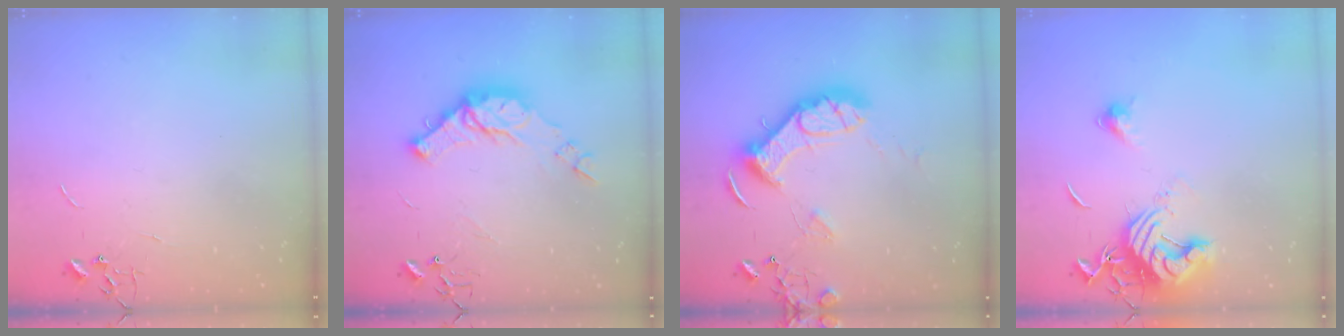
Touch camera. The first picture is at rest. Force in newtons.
{"total": 13.5, "press": 13.5, "slide": 1.2}
{"total": 14.0, "press": 13.9, "slide": 1.0}
{"total": 13.2, "press": 13.1, "slide": 1.6}